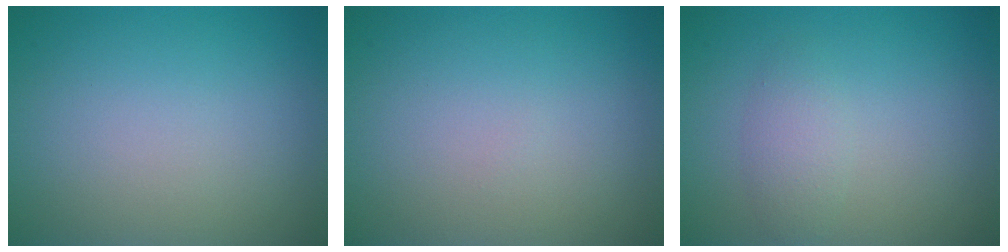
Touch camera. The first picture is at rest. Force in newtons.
{"total": 0.0}
{"total": 1.8, "press": 1.8, "slide": 0.2}